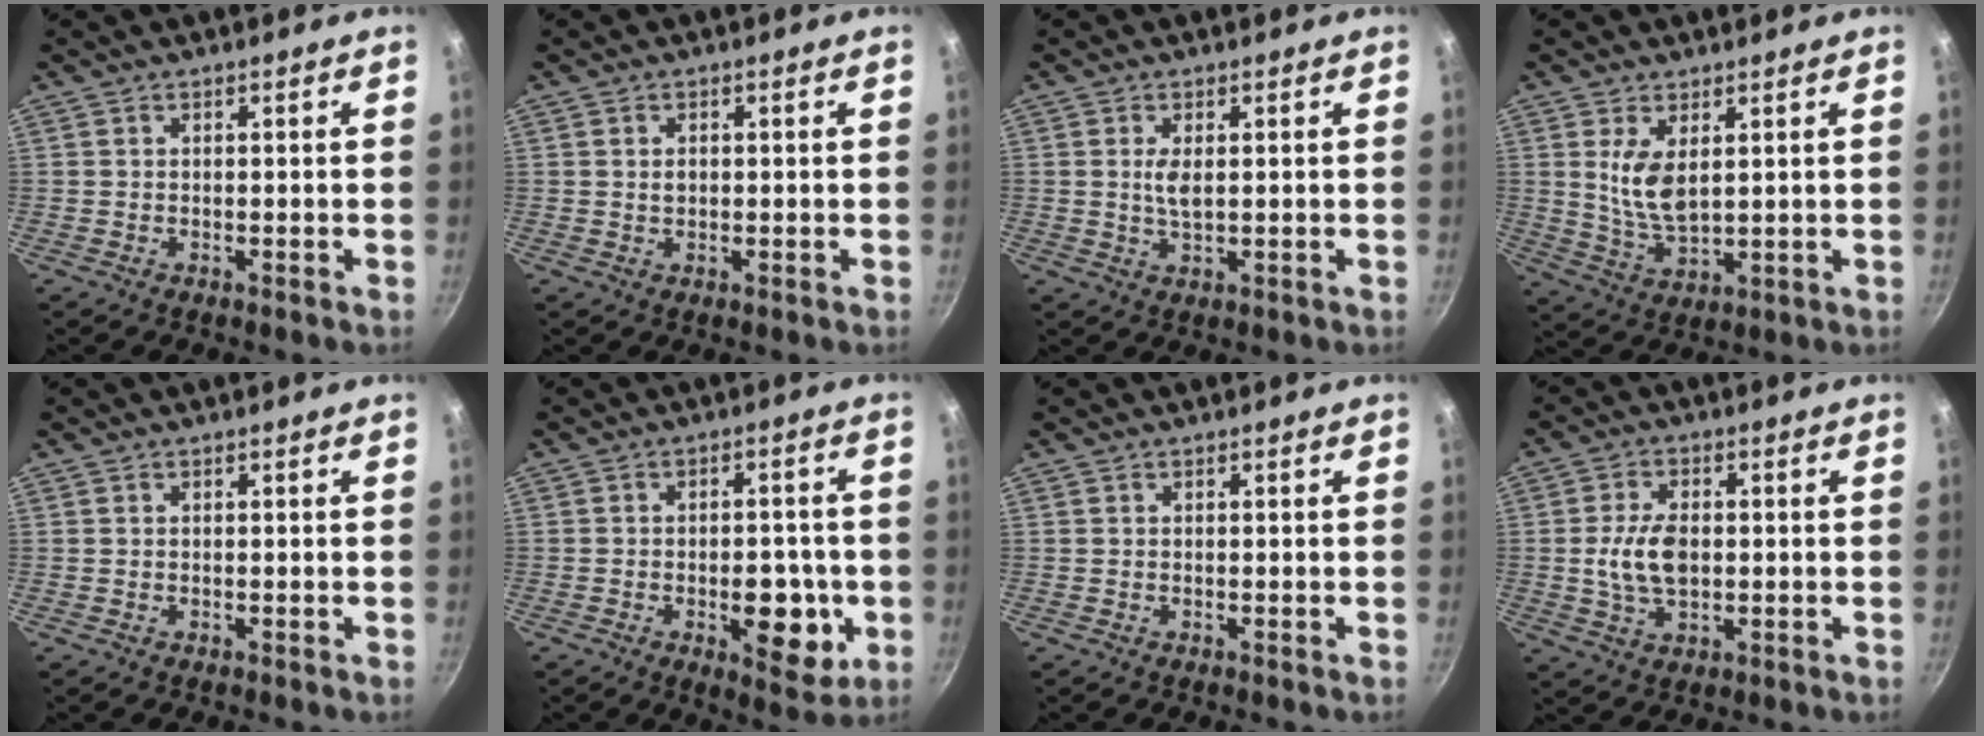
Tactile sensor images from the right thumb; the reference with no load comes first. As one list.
[{"total": 1.5, "force": [0.2, 1.1, 1.0], "torque": [-0.015, 0.002, 0.003]}, {"total": 3.1, "force": [0.6, 1.3, 2.7], "torque": [-0.050, -0.006, 0.013]}, {"total": 7.6, "force": [2.2, 3.7, 6.3], "torque": [-0.116, -0.026, 0.052]}, {"total": 0.0}, {"total": 10.7, "force": [-2.6, 5.6, 8.7], "torque": [-0.079, 0.001, -0.030]}, {"total": 0.0}, {"total": 8.2, "force": [0.0, 5.0, 6.5], "torque": [-0.118, 0.003, -0.002]}]